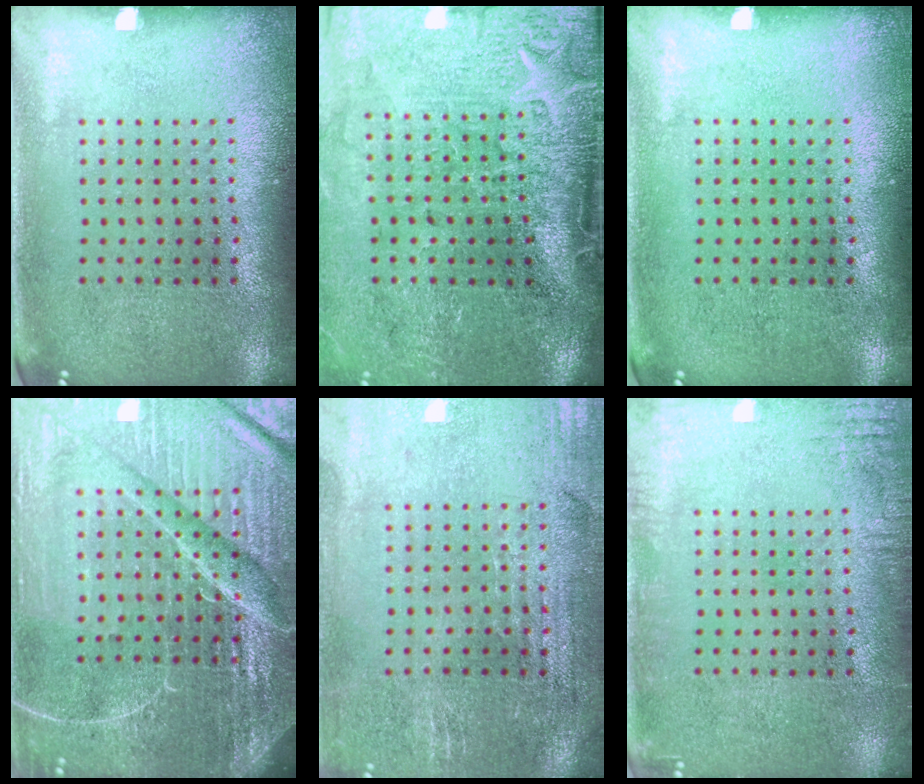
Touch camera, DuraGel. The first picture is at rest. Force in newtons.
{"total": 4.5, "press": 3.8, "slide": 2.6}
{"total": 0.0}
{"total": 6.5, "press": 5.8, "slide": 3.0}
{"total": 0.9, "press": 0.8, "slide": 0.4}
{"total": 2.0, "press": 2.0, "slide": 0.2}